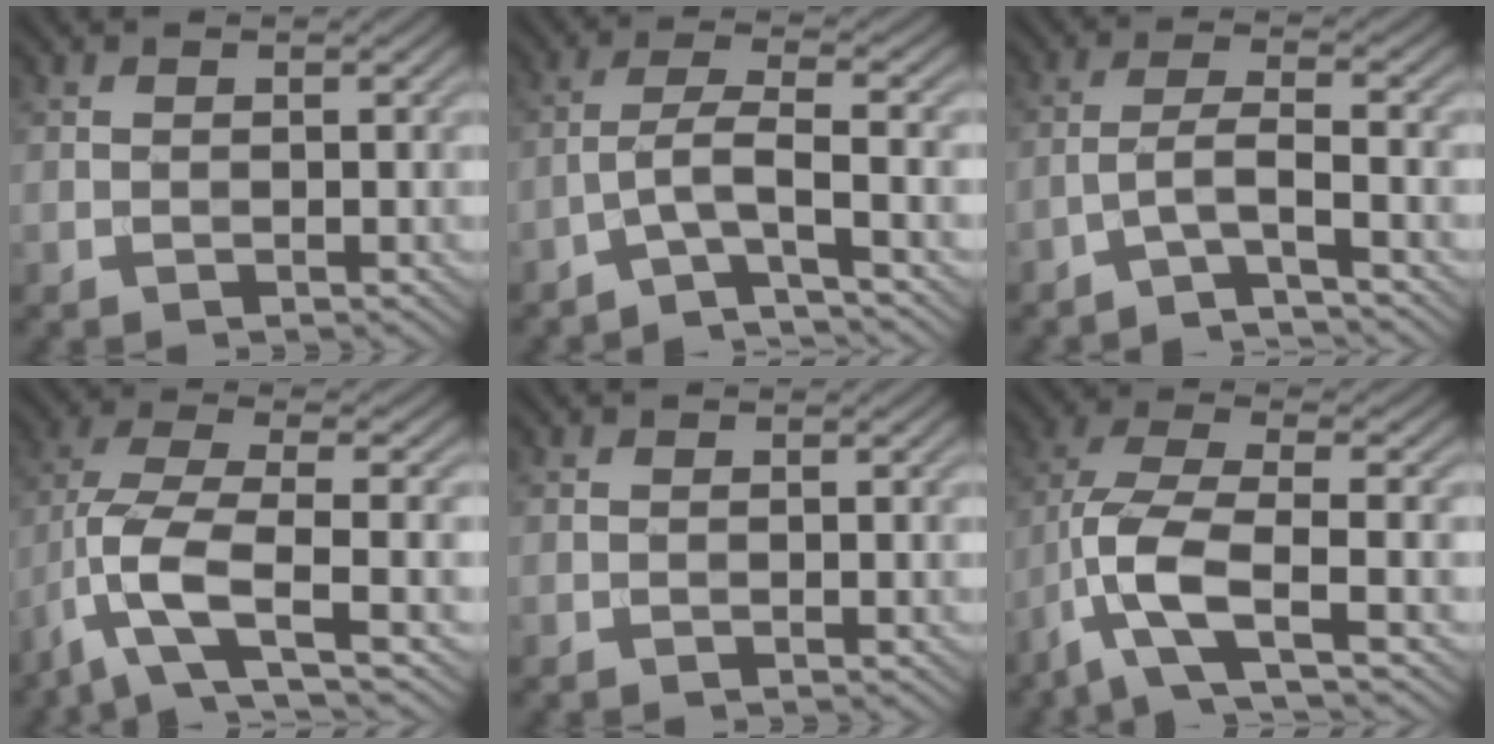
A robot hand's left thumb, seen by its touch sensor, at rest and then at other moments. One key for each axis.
{"total": 4.7, "fx": -2.6, "fy": 0.6, "fz": 3.9, "tx": -0.074, "ty": 0.011, "tz": -0.070}
{"total": 3.9, "fx": -2.5, "fy": 0.5, "fz": 3.0, "tx": -0.055, "ty": 0.013, "tz": -0.069}
{"total": 10.6, "fx": -4.4, "fy": 3.4, "fz": 9.0, "tx": -0.195, "ty": -0.002, "tz": -0.096}
{"total": 0.0}
{"total": 9.6, "fx": -4.1, "fy": 3.0, "fz": 8.2, "tx": -0.177, "ty": 0.004, "tz": -0.096}